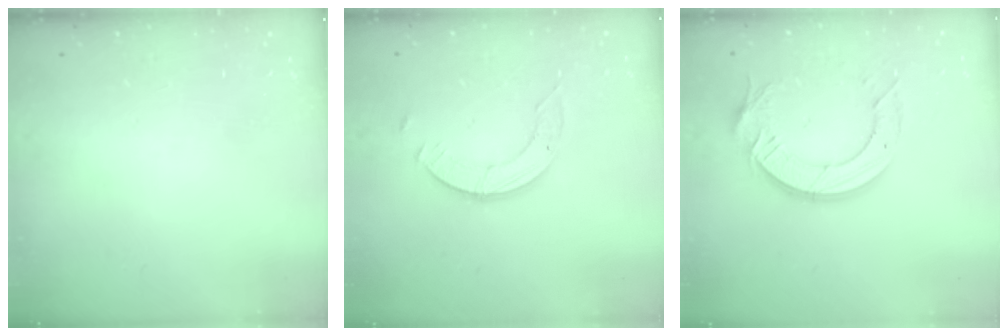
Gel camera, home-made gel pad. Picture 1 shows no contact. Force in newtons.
{"total": 3.6, "press": 3.6, "slide": 0.4}
{"total": 12.1, "press": 12.1, "slide": 1.0}